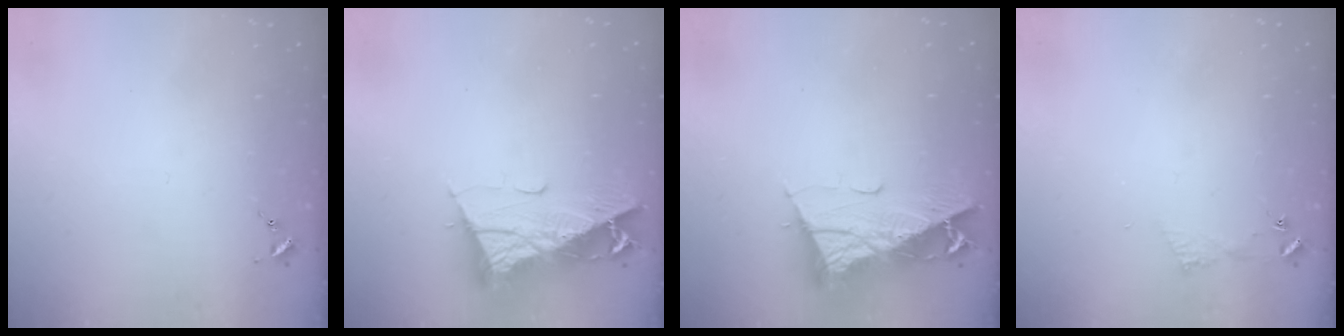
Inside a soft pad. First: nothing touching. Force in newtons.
{"total": 14.4, "press": 14.3, "slide": 1.4}
{"total": 14.4, "press": 14.3, "slide": 1.4}
{"total": 5.6, "press": 5.6, "slide": 0.7}